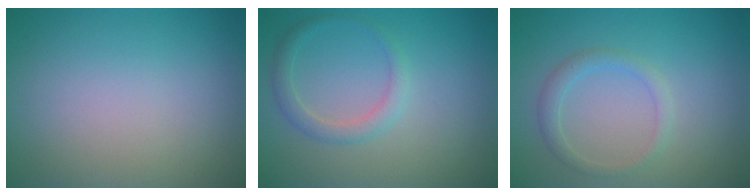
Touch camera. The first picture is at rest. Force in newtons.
{"total": 1.9, "press": 1.9, "slide": 0.1}
{"total": 1.6, "press": 1.6, "slide": 0.1}